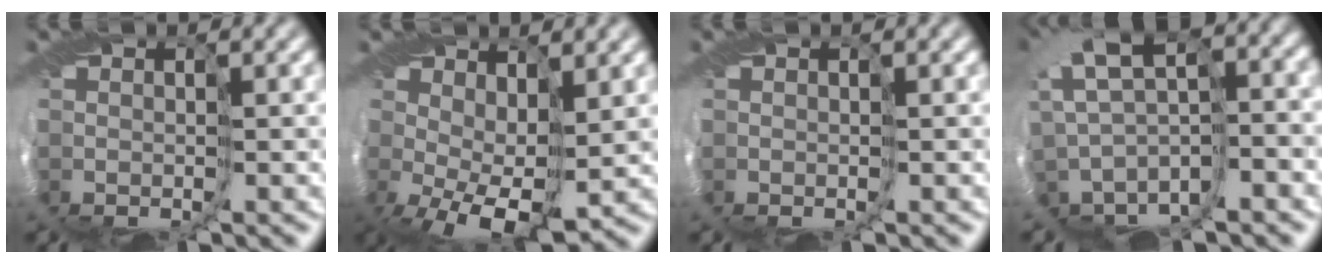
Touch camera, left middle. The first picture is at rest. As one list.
[{"total": 4.1, "force": [-0.2, 2.8, 2.9], "torque": [-0.067, -0.018, 0.006]}, {"total": 0.0}, {"total": 3.5, "force": [0.6, 0.6, 3.4], "torque": [-0.062, 0.026, 0.009]}]